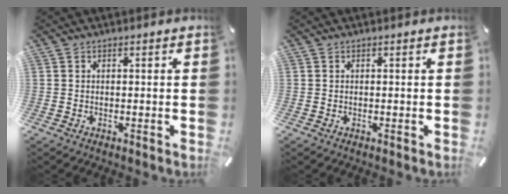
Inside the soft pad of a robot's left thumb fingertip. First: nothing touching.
{"total": 0.0}